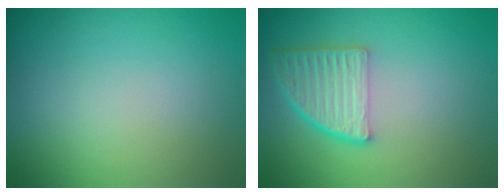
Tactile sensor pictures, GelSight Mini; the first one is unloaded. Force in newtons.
{"total": 5.1, "press": 3.8, "slide": 3.5}